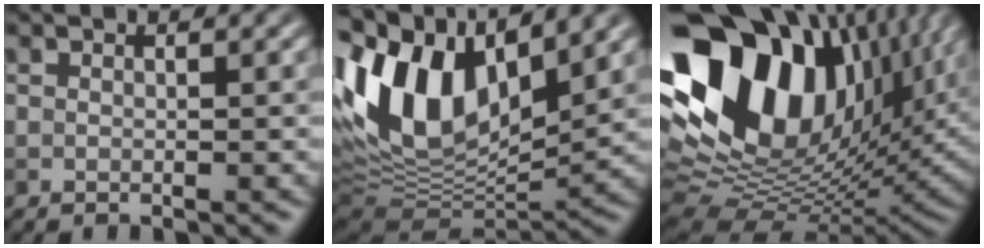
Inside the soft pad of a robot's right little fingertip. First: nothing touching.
{"total": 14.5, "force": [4.4, 7.8, 11.4], "torque": [-0.220, 0.018, 0.073]}
{"total": 19.5, "force": [7.6, 12.0, 13.4], "torque": [-0.268, 0.033, 0.132]}